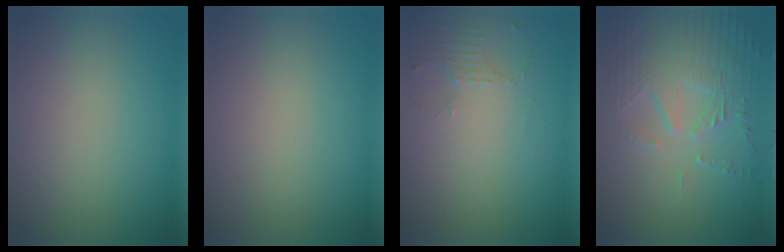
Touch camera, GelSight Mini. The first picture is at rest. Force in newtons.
{"total": 0.0}
{"total": 2.0, "press": 1.5, "slide": 1.4}
{"total": 5.5, "press": 3.7, "slide": 4.0}